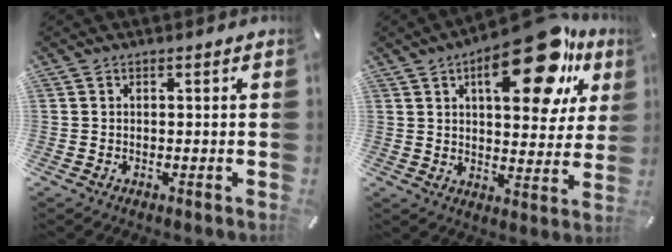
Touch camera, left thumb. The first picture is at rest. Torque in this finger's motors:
{"motor_torque": [2.92, 2.08, 1.76, -1.01, 0.20]}